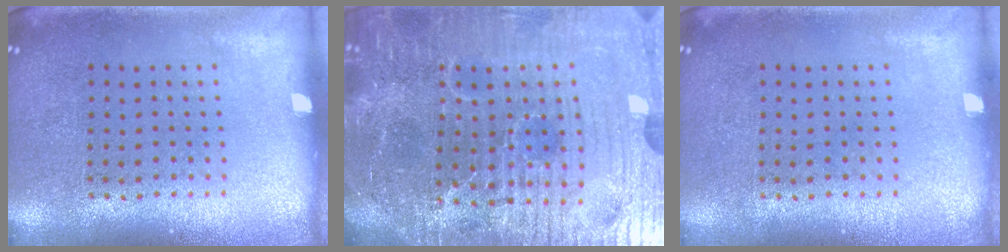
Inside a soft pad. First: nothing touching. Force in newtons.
{"total": 7.3, "press": 6.6, "slide": 3.1}
{"total": 0.0}